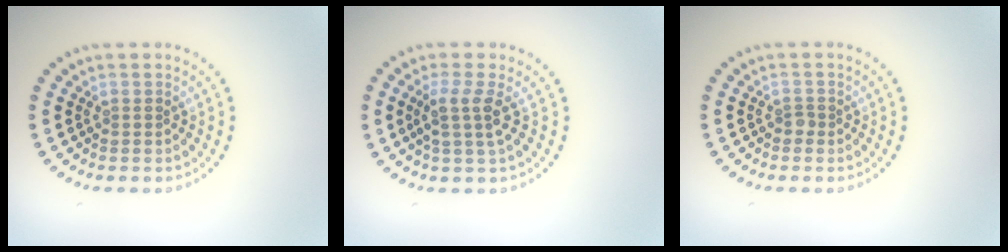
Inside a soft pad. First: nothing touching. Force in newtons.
{"total": 2.6, "press": 2.1, "slide": 1.6}
{"total": 0.7, "press": 0.5, "slide": 0.5}